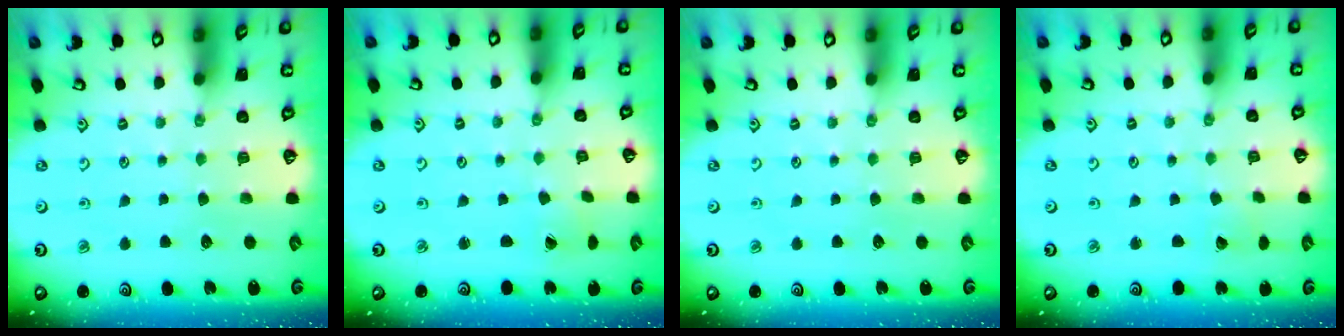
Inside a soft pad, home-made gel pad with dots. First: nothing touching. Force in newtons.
{"total": 0.8, "press": 0.8, "slide": 0.0}
{"total": 0.0}
{"total": 1.2, "press": 1.2, "slide": 0.0}